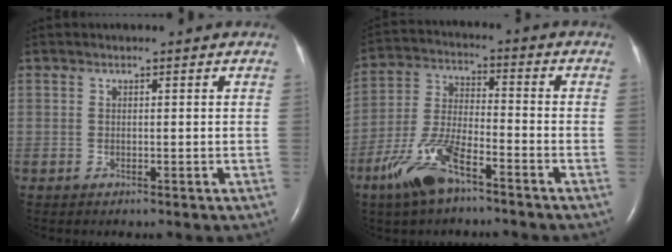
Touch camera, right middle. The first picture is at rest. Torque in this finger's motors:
{"motor_torque": [1.23, -0.91, 0.22, 0.20]}